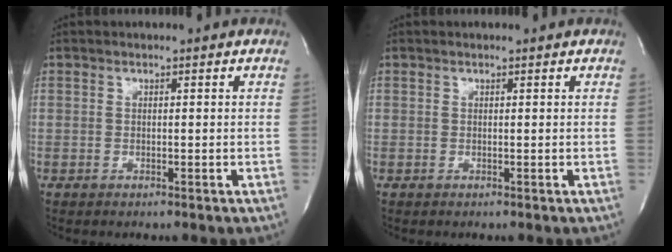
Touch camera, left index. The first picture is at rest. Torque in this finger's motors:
{"motor_torque": [0.10, -0.04, -0.06, 0.01]}